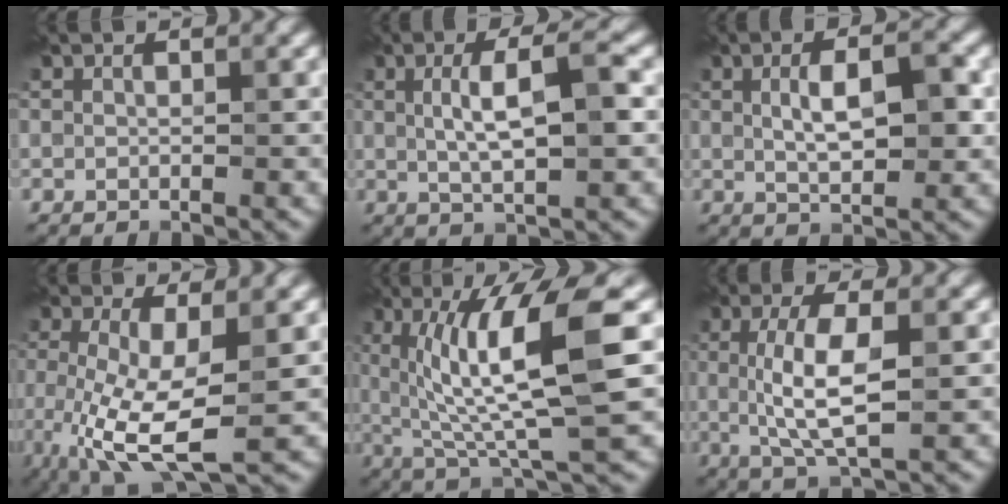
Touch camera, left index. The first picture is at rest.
{"total": 5.5, "force": [0.9, 1.3, 5.3], "torque": [-0.093, 0.009, 0.012]}
{"total": 5.1, "force": [0.9, 1.8, 4.7], "torque": [-0.084, 0.003, 0.014]}
{"total": 6.8, "force": [-1.4, 2.2, 6.3], "torque": [-0.144, -0.016, -0.024]}
{"total": 10.3, "force": [2.0, 2.0, 9.9], "torque": [-0.151, -0.002, 0.038]}
{"total": 5.5, "force": [0.3, 1.5, 5.3], "torque": [-0.111, -0.001, 0.005]}